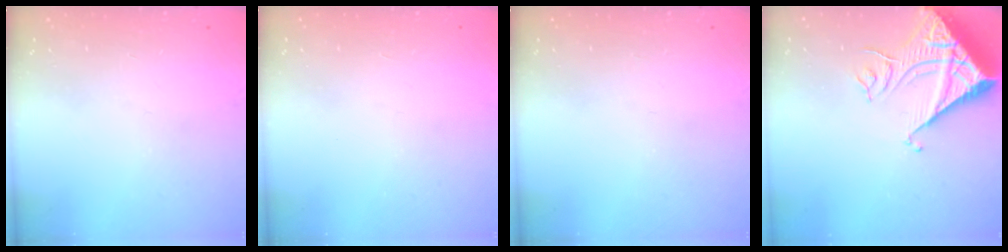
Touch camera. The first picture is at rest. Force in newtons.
{"total": 1.6, "press": 1.5, "slide": 0.1}
{"total": 0.0}
{"total": 11.6, "press": 11.5, "slide": 1.4}